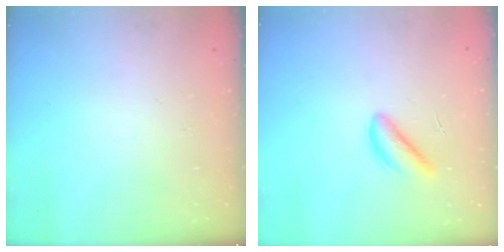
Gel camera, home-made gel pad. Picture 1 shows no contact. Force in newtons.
{"total": 4.3, "press": 4.3, "slide": 0.6}